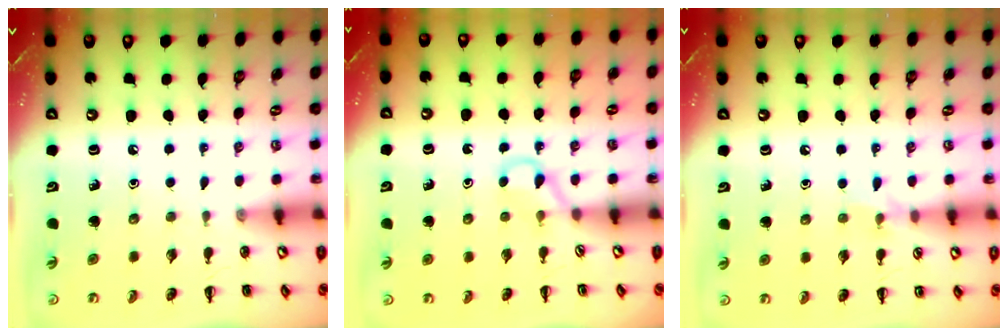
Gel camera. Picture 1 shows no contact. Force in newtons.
{"total": 2.6, "press": 2.5, "slide": 0.9}
{"total": 5.2, "press": 5.0, "slide": 1.4}